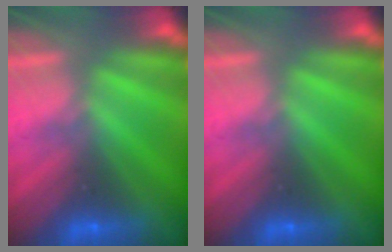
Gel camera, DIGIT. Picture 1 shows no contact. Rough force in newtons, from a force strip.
{"total": 0.0}